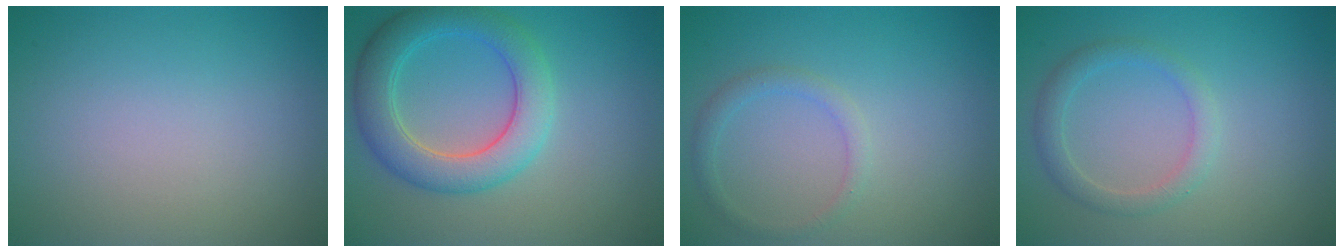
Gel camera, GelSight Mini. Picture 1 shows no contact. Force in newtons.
{"total": 5.5, "press": 5.5, "slide": 0.5}
{"total": 1.5, "press": 1.5, "slide": 0.1}
{"total": 2.1, "press": 2.1, "slide": 0.1}